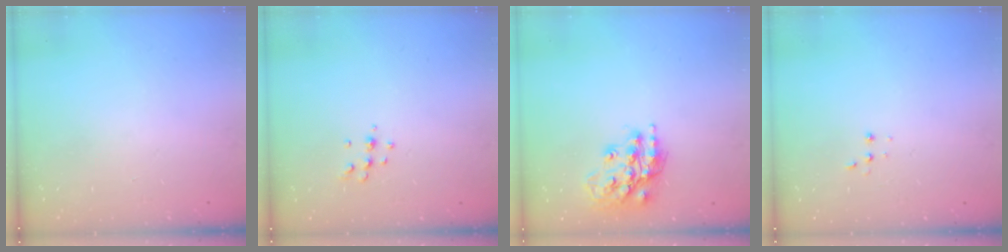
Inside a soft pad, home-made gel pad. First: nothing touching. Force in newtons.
{"total": 5.7, "press": 5.6, "slide": 1.0}
{"total": 17.5, "press": 17.4, "slide": 1.4}
{"total": 2.7, "press": 2.7, "slide": 0.5}